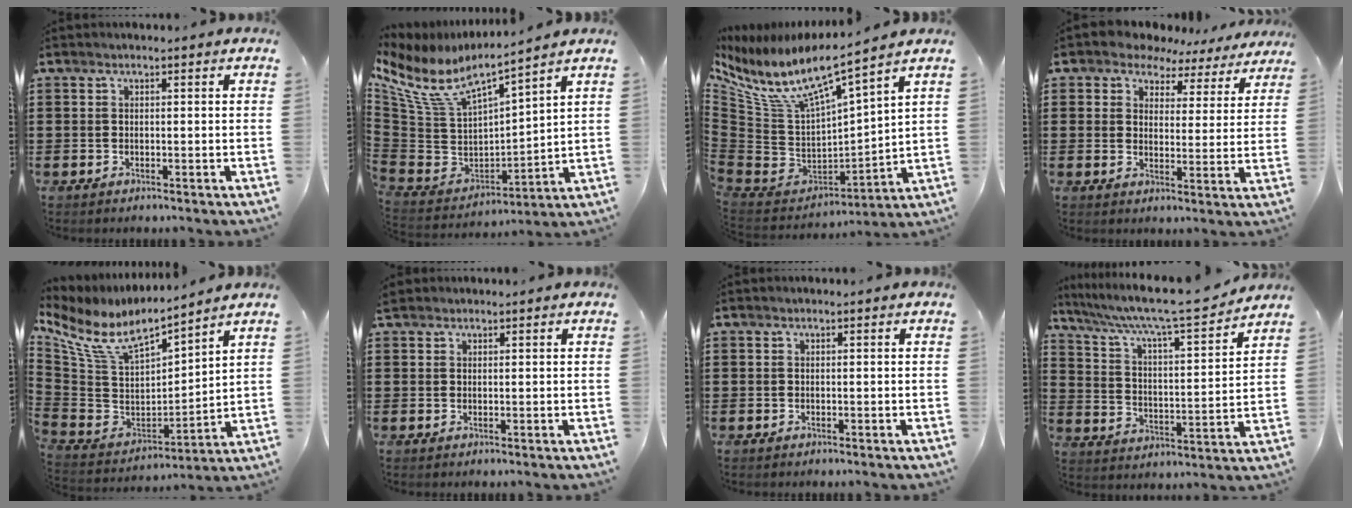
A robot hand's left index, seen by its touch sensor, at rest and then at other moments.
{"total": 8.2, "force": [5.6, 2.8, 5.3], "torque": [-0.140, -0.047, 0.093]}
{"total": 8.9, "force": [5.8, 1.9, 6.5], "torque": [-0.155, -0.047, 0.091]}
{"total": 4.7, "force": [4.1, 2.3, 0.5], "torque": [-0.028, -0.020, 0.068]}
{"total": 9.1, "force": [6.9, 3.0, 5.1], "torque": [-0.134, -0.051, 0.119]}
{"total": 1.2, "force": [1.1, 0.5, 0.2], "torque": [-0.007, 0.004, 0.021]}
{"total": 0.0}
{"total": 9.0, "force": [7.7, 0.0, 4.5], "torque": [-0.119, -0.049, 0.125]}